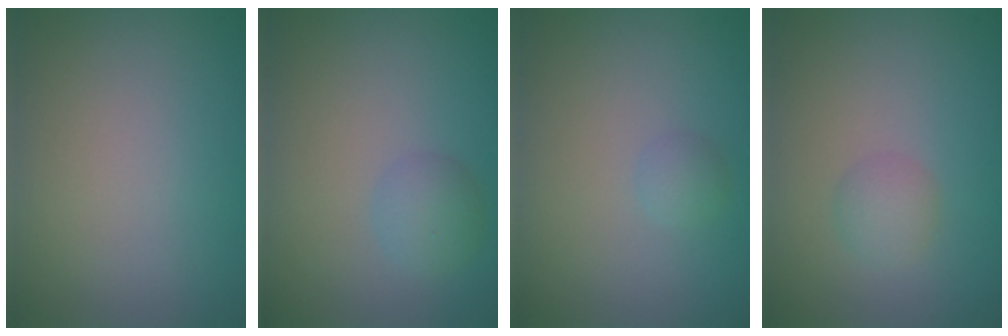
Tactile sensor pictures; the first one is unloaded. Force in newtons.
{"total": 2.0, "press": 2.0, "slide": 0.1}
{"total": 1.1, "press": 1.1, "slide": 0.0}
{"total": 1.6, "press": 1.6, "slide": 0.1}